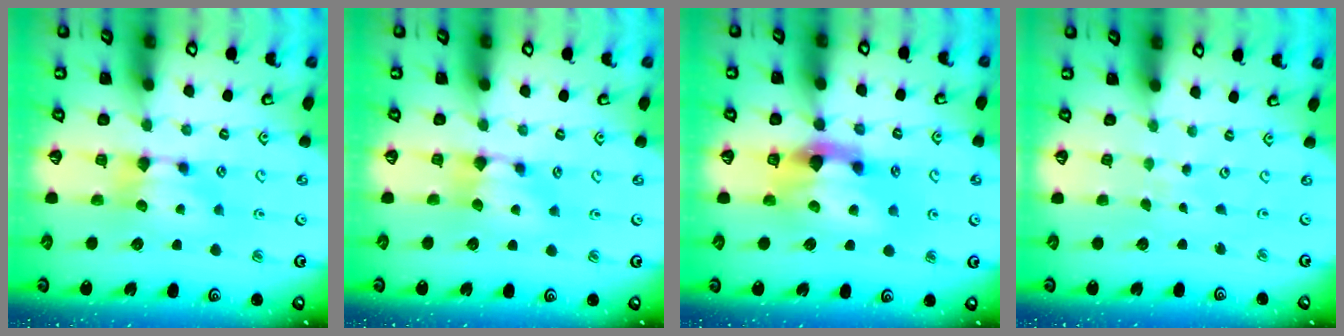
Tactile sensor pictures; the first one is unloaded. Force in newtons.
{"total": 0.6, "press": 0.2, "slide": 0.5}
{"total": 4.8, "press": 4.5, "slide": 1.7}
{"total": 4.9, "press": 4.9, "slide": 0.3}